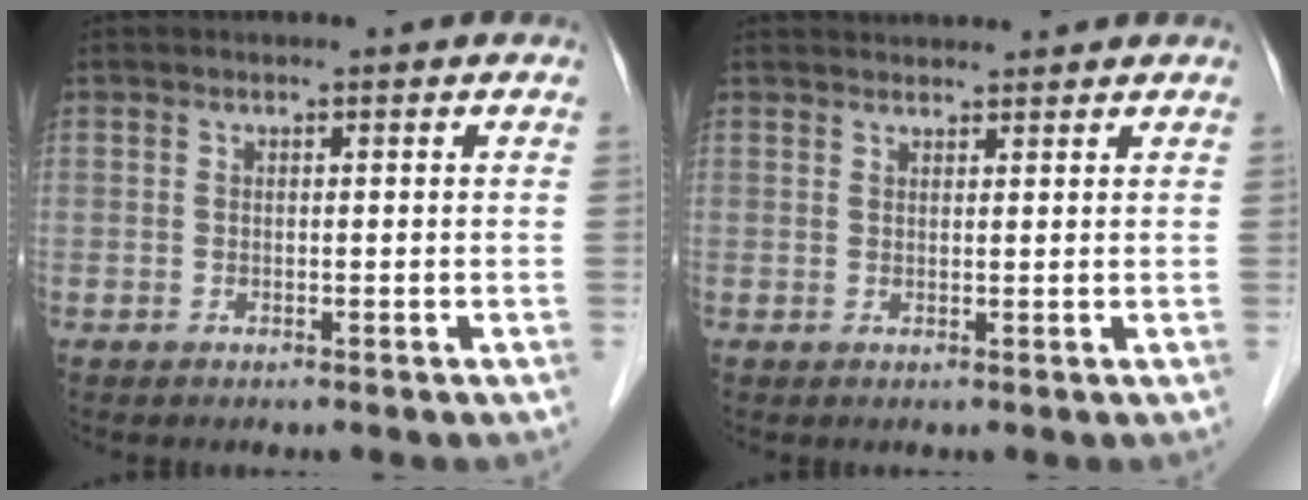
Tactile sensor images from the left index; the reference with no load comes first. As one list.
[{"total": 3.5, "force": [3.4, 0.6, 0.4], "torque": [-0.009, 0.031, 0.054]}]